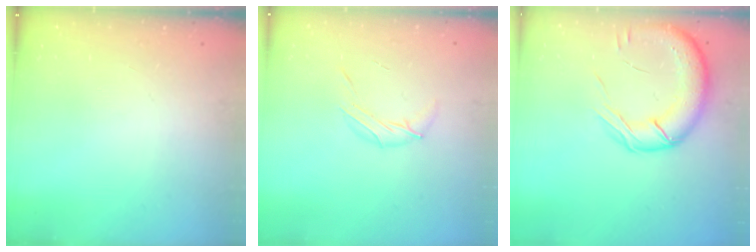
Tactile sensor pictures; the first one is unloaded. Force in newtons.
{"total": 7.4, "press": 7.2, "slide": 1.3}
{"total": 16.8, "press": 16.4, "slide": 3.4}